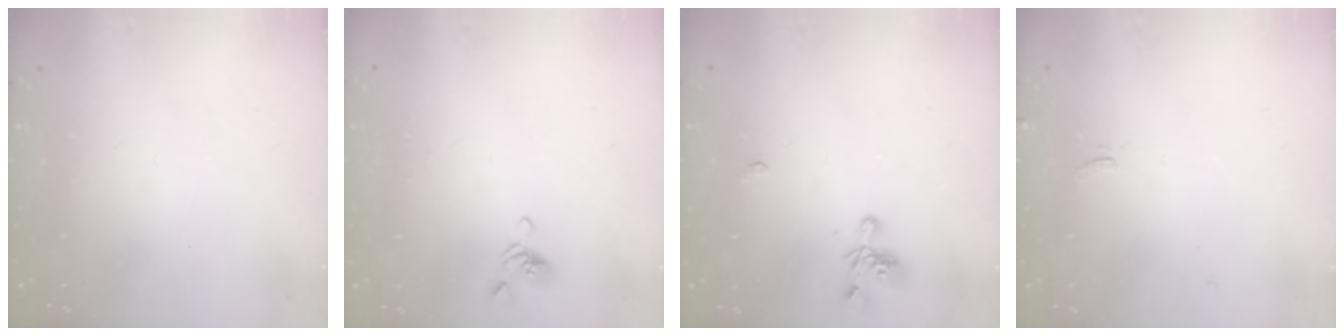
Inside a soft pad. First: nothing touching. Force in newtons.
{"total": 2.6, "press": 2.5, "slide": 0.6}
{"total": 2.6, "press": 2.5, "slide": 0.4}
{"total": 2.5, "press": 2.5, "slide": 0.4}